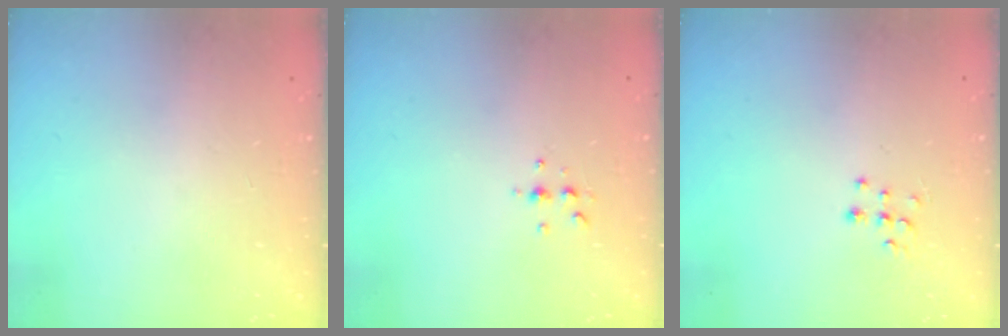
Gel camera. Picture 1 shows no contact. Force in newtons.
{"total": 4.4, "press": 4.3, "slide": 0.5}
{"total": 5.2, "press": 5.2, "slide": 0.3}